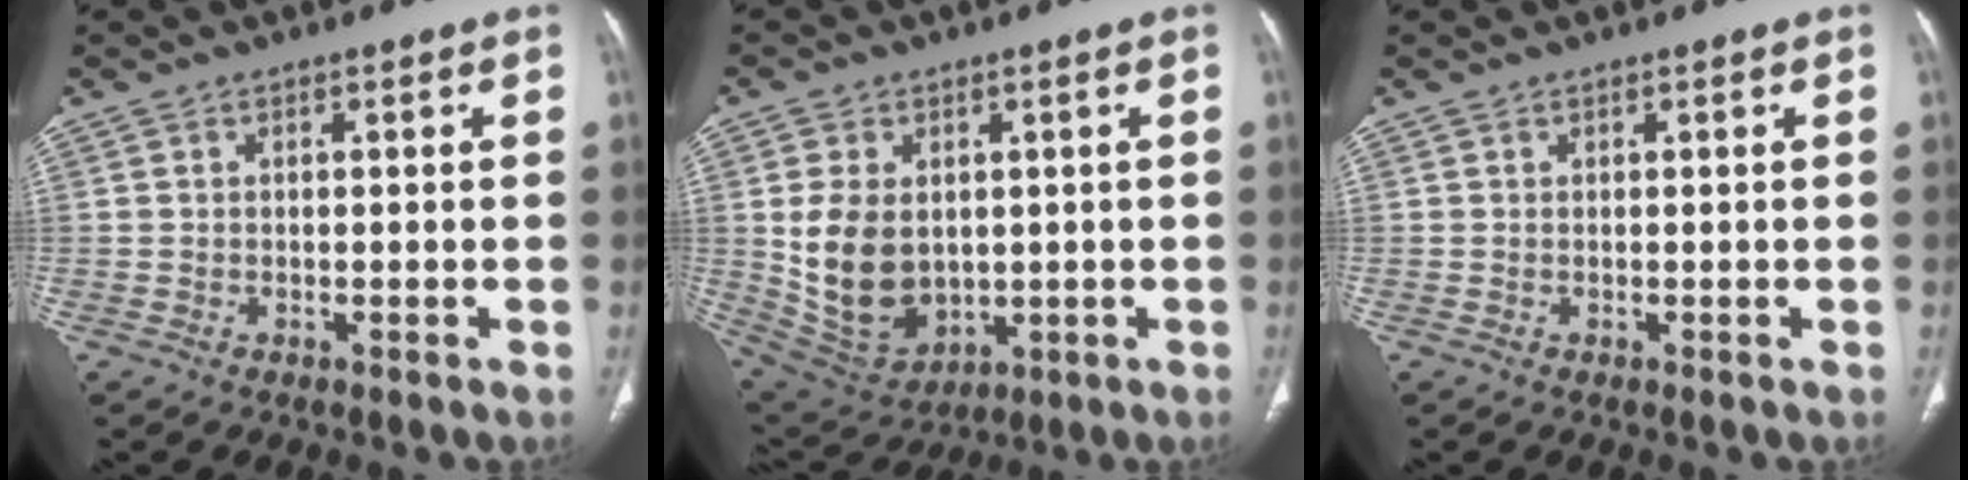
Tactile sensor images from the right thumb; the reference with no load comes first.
{"total": 13.4, "force": [0.7, 9.6, 9.3], "torque": [-0.152, -0.010, 0.043]}
{"total": 0.0}